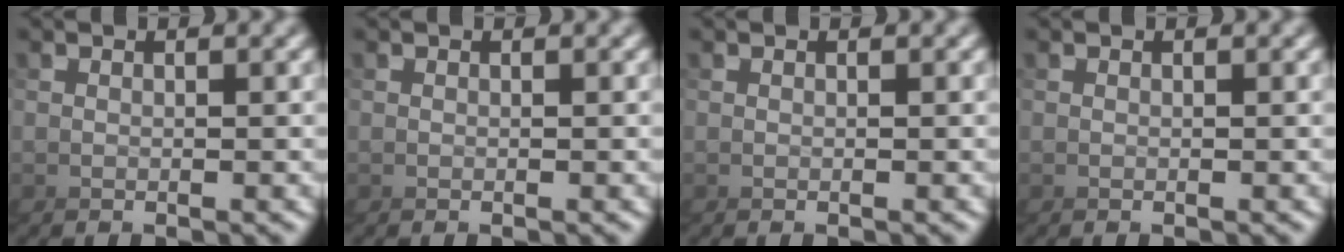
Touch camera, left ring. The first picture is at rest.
{"total": 0.0}
{"total": 0.0}
{"total": 0.0}